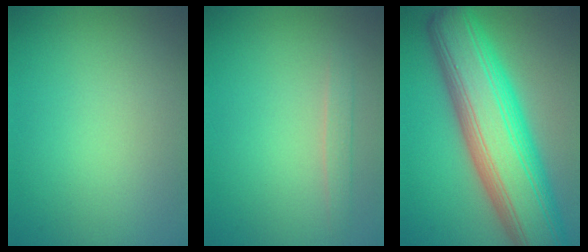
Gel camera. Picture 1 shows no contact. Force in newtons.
{"total": 1.1, "press": 1.1, "slide": 0.1}
{"total": 13.8, "press": 13.8, "slide": 0.4}